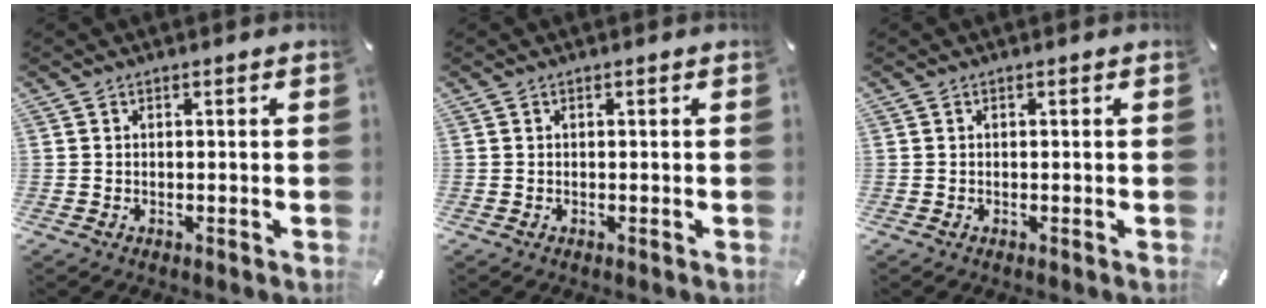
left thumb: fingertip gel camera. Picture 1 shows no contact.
{"total": 0.0}
{"total": 0.0}